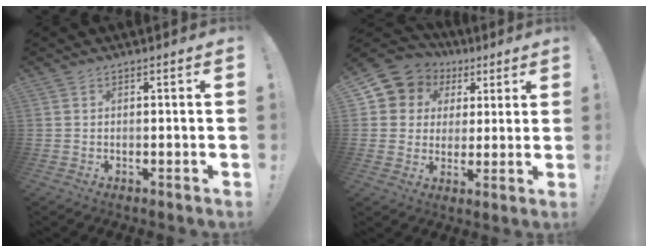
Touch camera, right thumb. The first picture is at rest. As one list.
[{"total": 9.0, "force": [3.6, 8.0, 1.8], "torque": [-0.029, -0.026, 0.076]}]